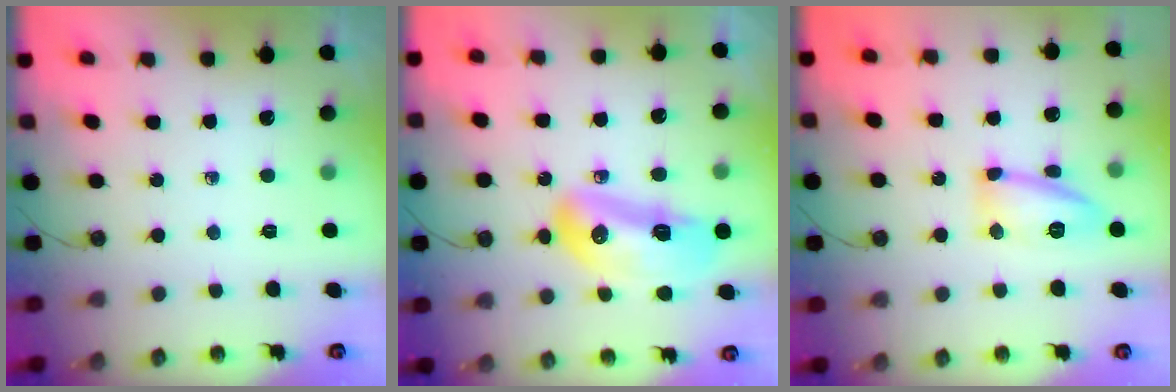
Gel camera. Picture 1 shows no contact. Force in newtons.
{"total": 15.3, "press": 15.2, "slide": 1.8}
{"total": 12.0, "press": 12.0, "slide": 0.7}